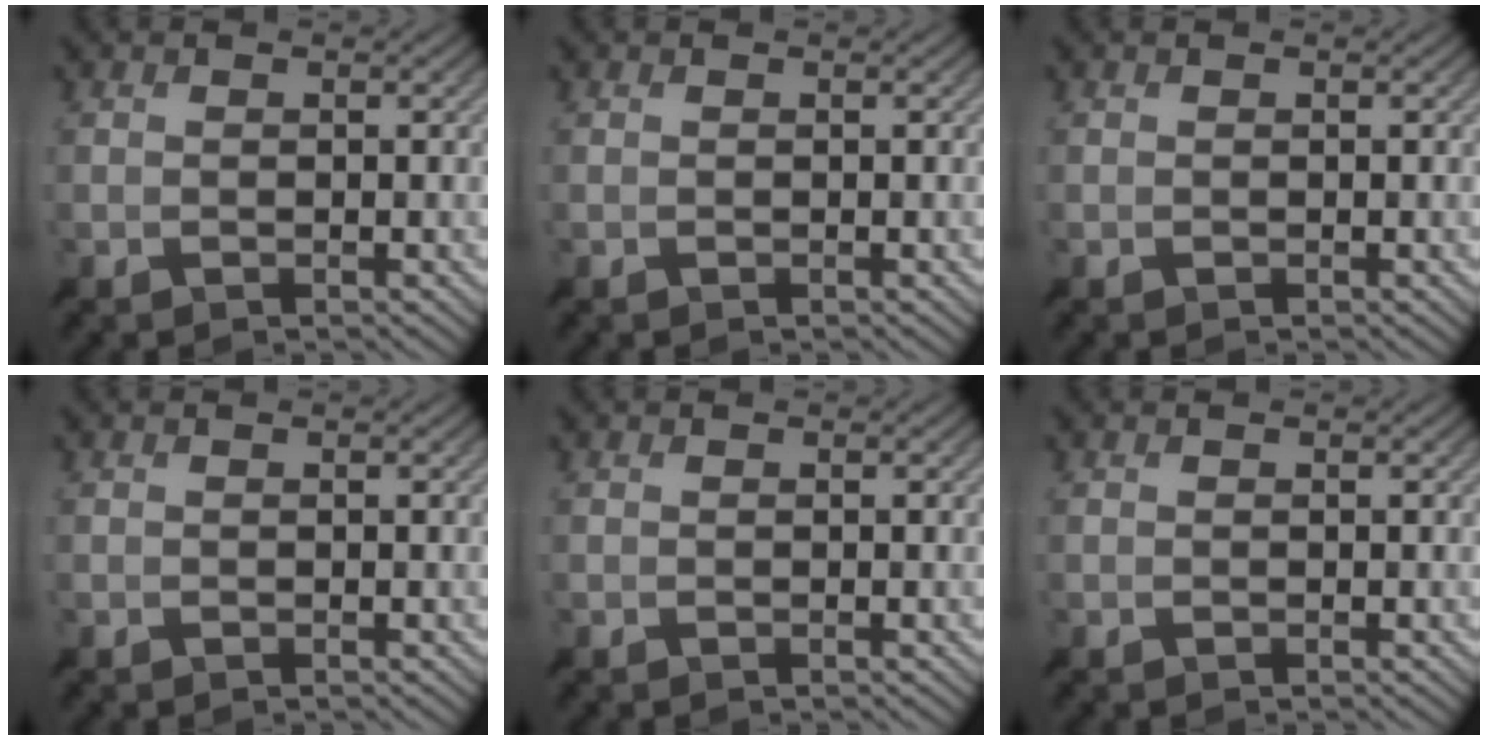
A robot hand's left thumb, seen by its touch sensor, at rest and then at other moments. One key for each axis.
{"total": 0.0}
{"total": 0.0}
{"total": 0.0}
{"total": 0.0}
{"total": 0.0}